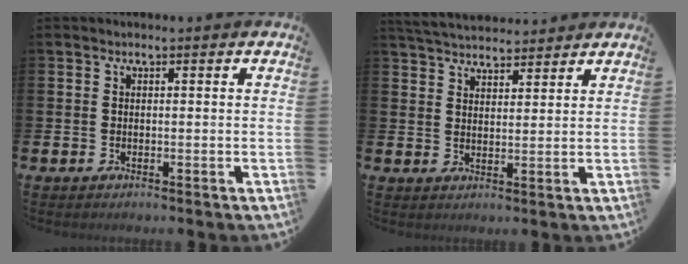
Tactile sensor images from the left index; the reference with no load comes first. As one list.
[{"total": 4.4, "force": [4.3, 0.9, 0.4], "torque": [-0.029, -0.016, 0.080]}]